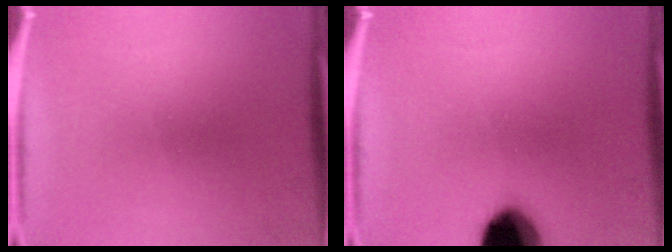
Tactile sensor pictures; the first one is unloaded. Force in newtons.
{"total": 14.7}